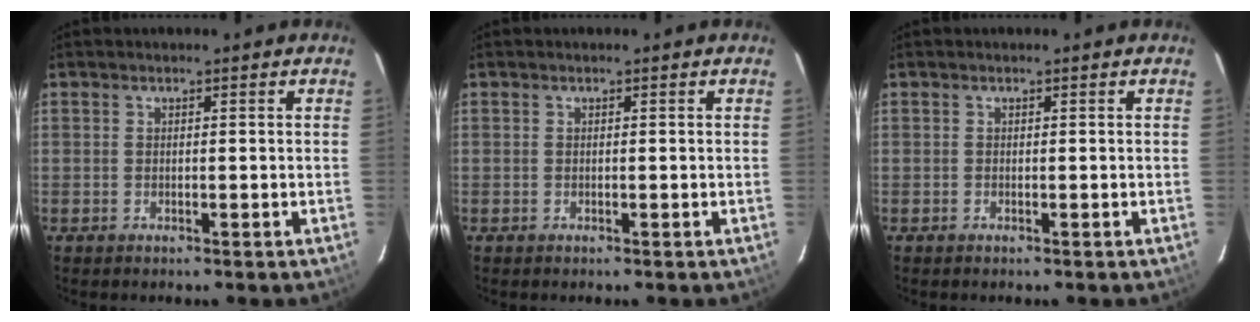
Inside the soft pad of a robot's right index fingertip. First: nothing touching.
{"total": 0.0}
{"total": 0.0}